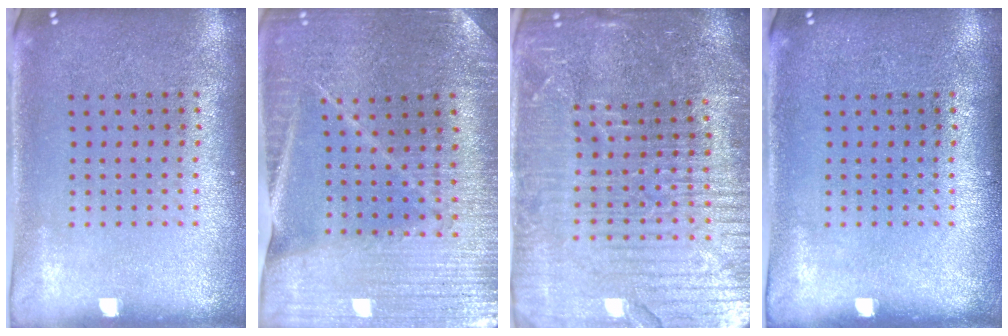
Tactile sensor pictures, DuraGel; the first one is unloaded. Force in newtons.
{"total": 3.2, "press": 3.2, "slide": 0.3}
{"total": 5.7, "press": 5.1, "slide": 2.6}
{"total": 0.0}